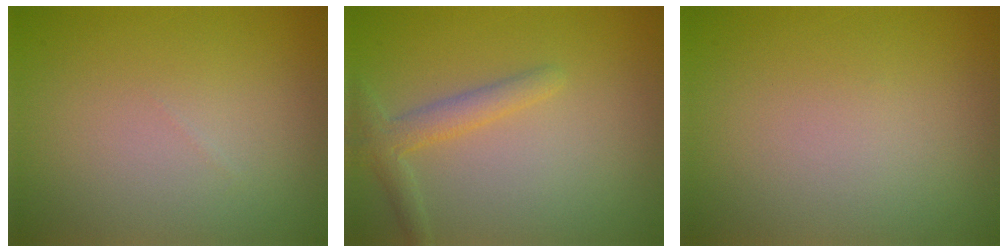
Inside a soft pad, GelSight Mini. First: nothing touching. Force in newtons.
{"total": 2.3, "press": 2.3, "slide": 0.1}
{"total": 0.0}